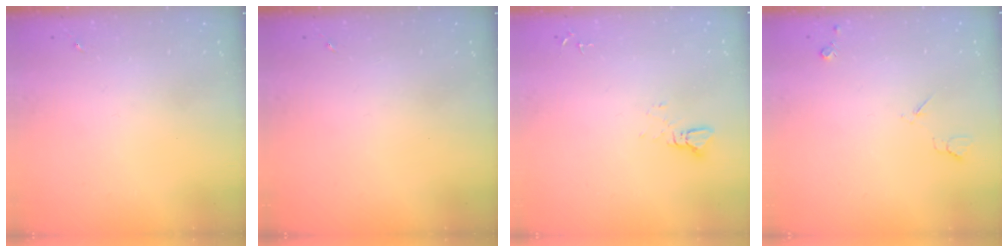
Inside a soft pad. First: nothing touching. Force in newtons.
{"total": 0.0}
{"total": 2.4, "press": 2.4, "slide": 0.1}
{"total": 4.1, "press": 4.0, "slide": 0.7}